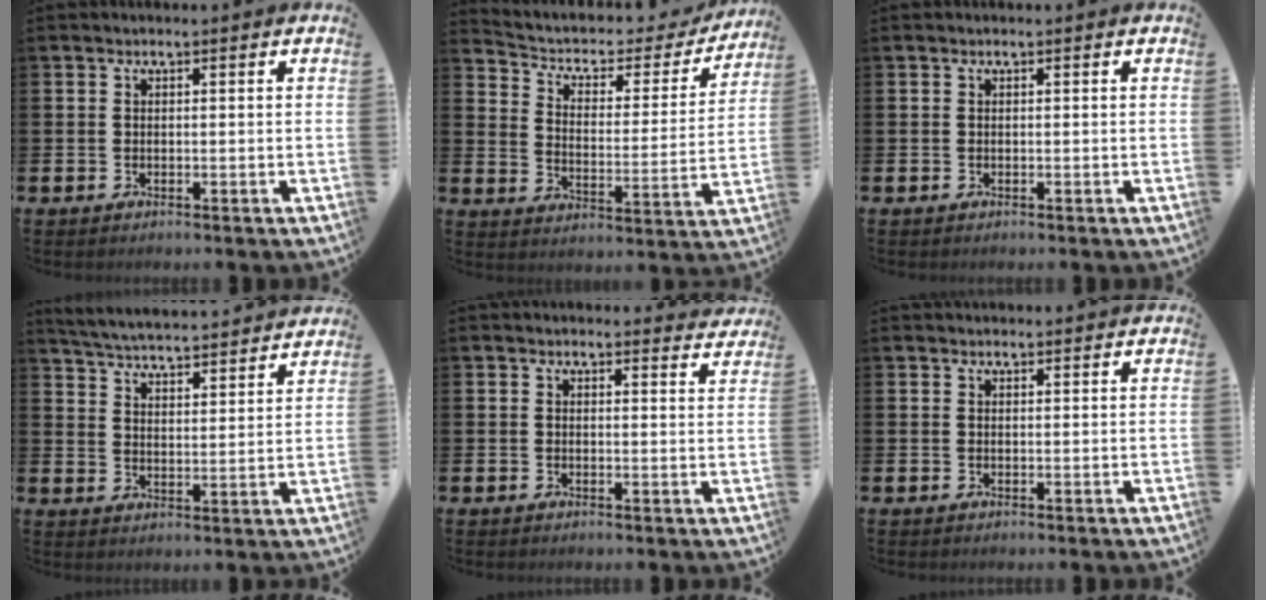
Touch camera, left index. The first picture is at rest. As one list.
[{"total": 4.7, "force": [3.9, 2.3, 1.4], "torque": [-0.055, -0.031, 0.056]}, {"total": 0.0}, {"total": 5.3, "force": [5.2, 0.1, 0.6], "torque": [-0.035, -0.045, 0.089]}, {"total": 2.1, "force": [2.1, 0.4, -0.1], "torque": [0.010, -0.014, 0.036]}, {"total": 0.9, "force": [0.8, 0.2, 0.0], "torque": [0.006, 0.000, 0.014]}]